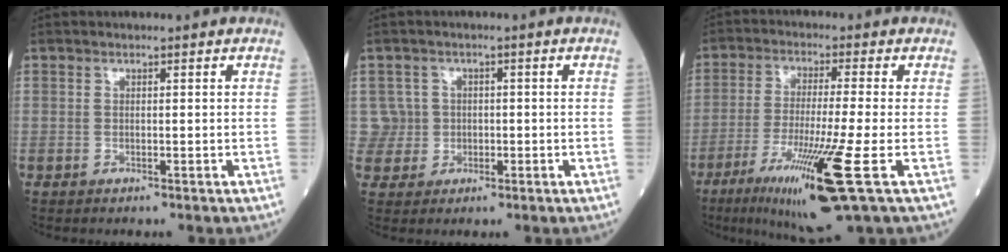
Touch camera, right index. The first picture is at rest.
{"total": 3.7, "force": [0.2, 3.7, -0.6], "torque": [0.027, 0.013, 0.003]}
{"total": 13.8, "force": [-6.0, -0.6, 12.4], "torque": [-0.234, -0.045, -0.105]}